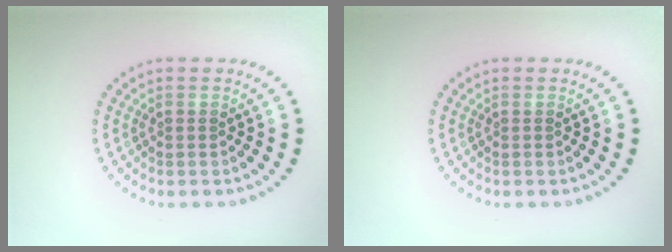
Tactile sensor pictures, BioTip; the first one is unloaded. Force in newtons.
{"total": 0.0}